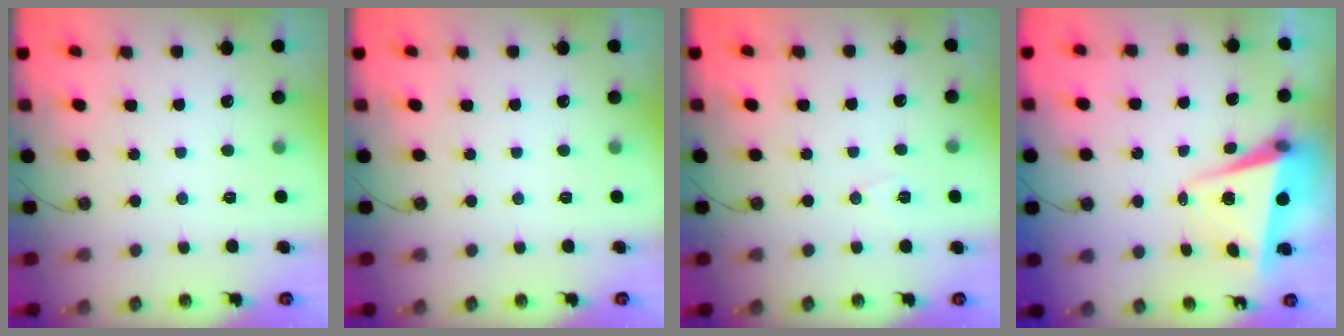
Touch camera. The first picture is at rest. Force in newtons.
{"total": 0.0}
{"total": 6.5, "press": 4.7, "slide": 4.4}
{"total": 5.5, "press": 5.5, "slide": 0.7}